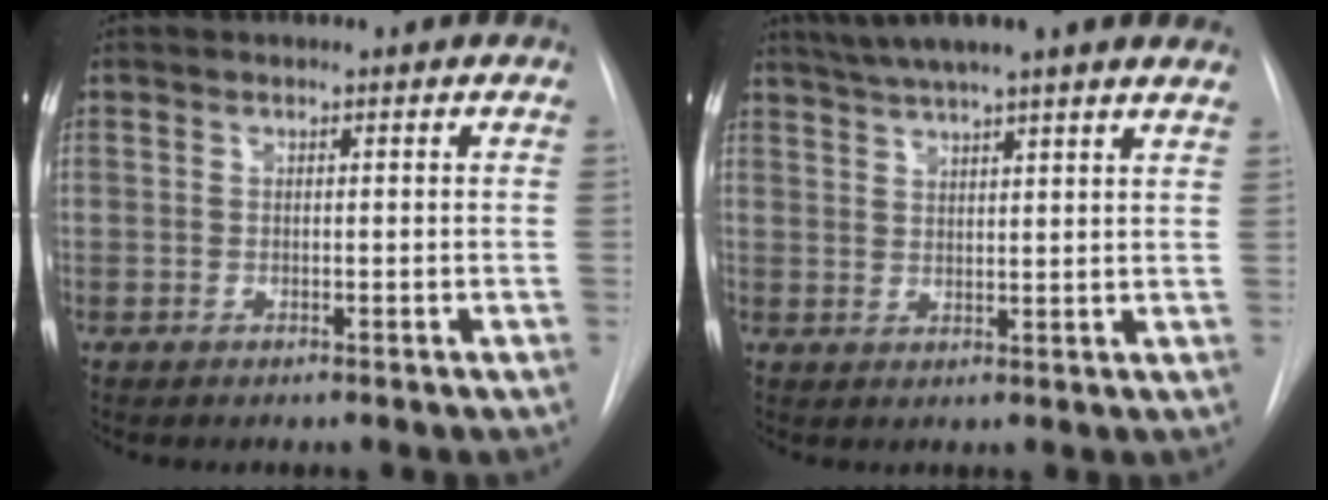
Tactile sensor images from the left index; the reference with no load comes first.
{"total": 13.9, "force": [11.7, 0.6, 7.5], "torque": [-0.124, 0.038, 0.155]}